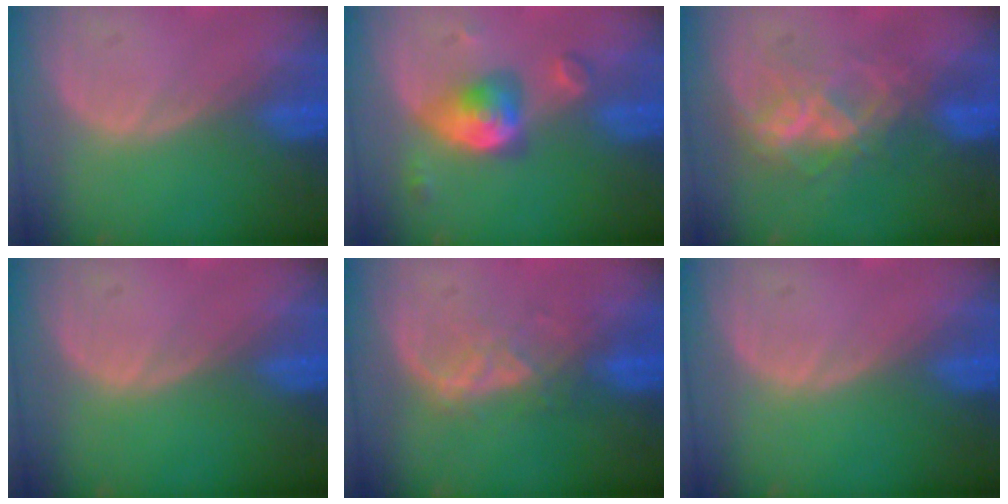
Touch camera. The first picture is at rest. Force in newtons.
{"total": 5.4, "press": 5.4, "slide": 0.5}
{"total": 7.2, "press": 6.1, "slide": 3.8}
{"total": 0.0}
{"total": 3.8, "press": 3.8, "slide": 0.6}
{"total": 0.0}